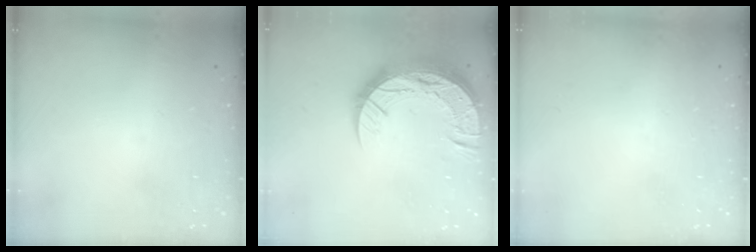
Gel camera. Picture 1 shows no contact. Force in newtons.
{"total": 19.2, "press": 19.1, "slide": 1.4}
{"total": 0.0}